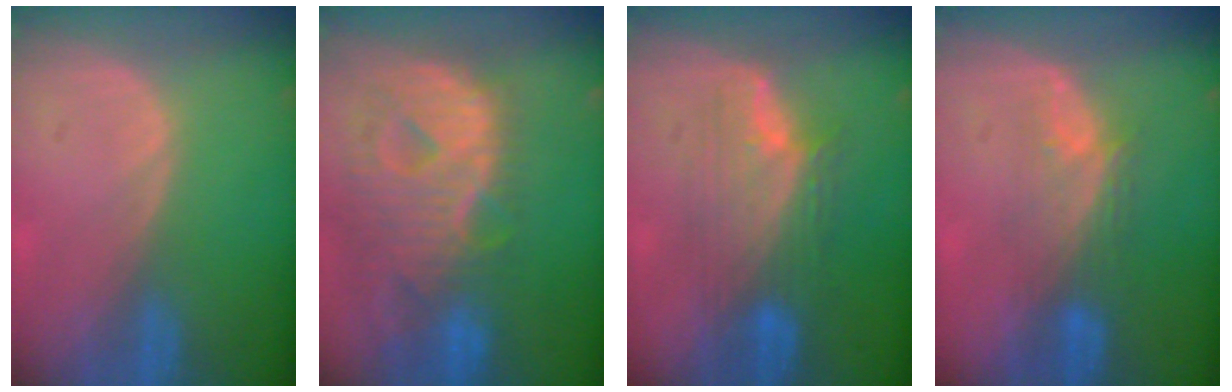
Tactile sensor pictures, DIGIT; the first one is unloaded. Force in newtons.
{"total": 12.9, "press": 11.0, "slide": 6.8}
{"total": 7.6, "press": 7.4, "slide": 1.5}
{"total": 4.9, "press": 4.7, "slide": 1.6}